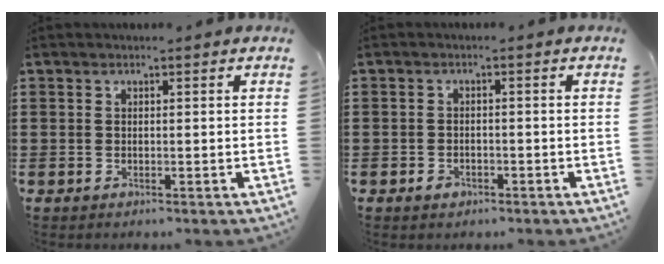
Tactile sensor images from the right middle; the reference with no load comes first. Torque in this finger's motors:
{"motor_torque": [1.05, 0.72, -0.02, 0.00]}